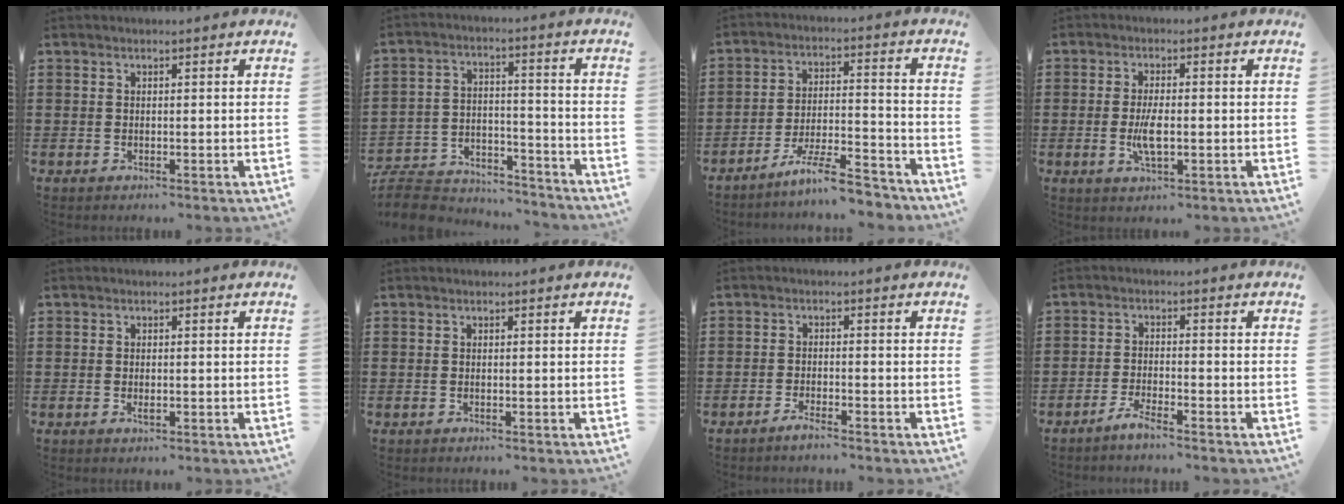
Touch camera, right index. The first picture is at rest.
{"total": 8.1, "force": [-7.7, 1.8, 1.7], "torque": [-0.044, 0.013, -0.152]}
{"total": 8.7, "force": [-7.3, 0.8, 4.7], "torque": [-0.091, 0.005, -0.139]}
{"total": 4.7, "force": [-0.6, 1.6, 4.3], "torque": [-0.089, -0.003, -0.015]}
{"total": 0.9, "force": [-0.1, 0.4, 0.8], "torque": [-0.015, -0.002, -0.002]}
{"total": 0.0}
{"total": 2.0, "force": [-1.7, -0.1, 0.9], "torque": [-0.017, -0.003, -0.031]}
{"total": 2.5, "force": [-2.2, -0.3, 1.0], "torque": [-0.026, -0.001, -0.044]}